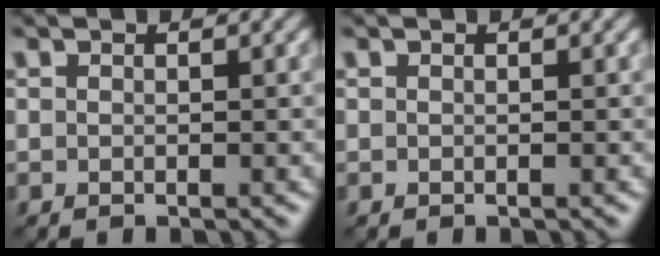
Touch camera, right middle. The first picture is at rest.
{"total": 0.0}